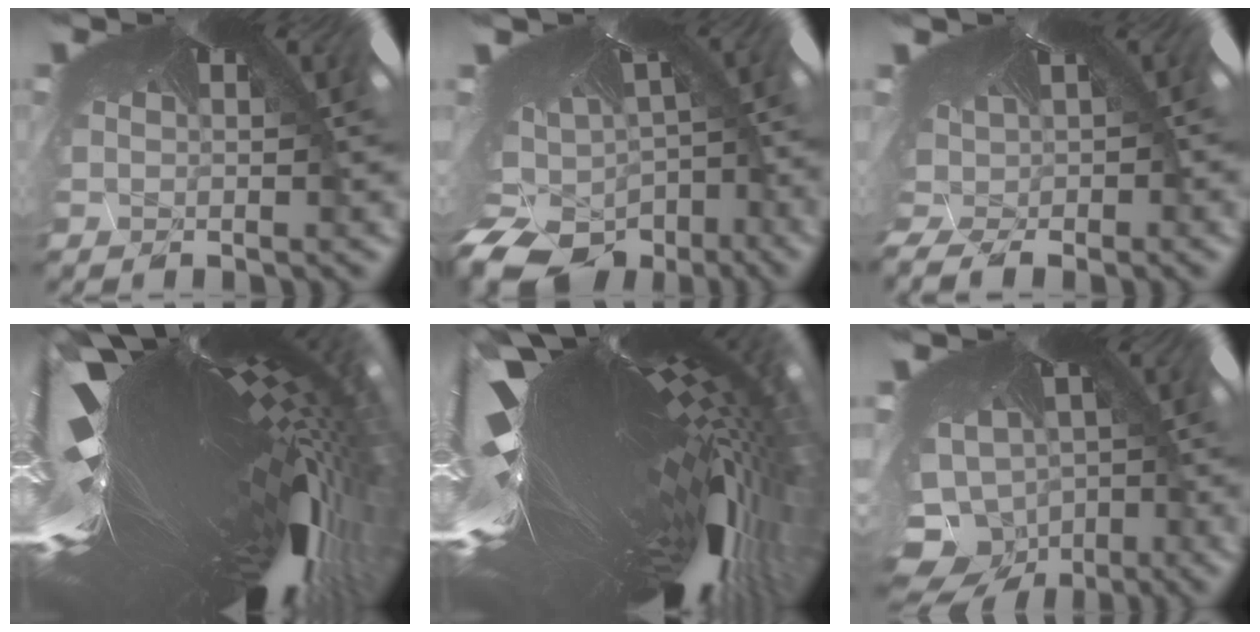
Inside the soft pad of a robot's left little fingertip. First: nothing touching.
{"total": 11.0, "force": [-10.5, 3.0, 1.5], "torque": [-0.019, -0.078, -0.160]}
{"total": 3.2, "force": [-2.5, 0.6, 1.9], "torque": [-0.056, -0.031, -0.016]}
{"total": 6.9, "force": [-5.2, 0.0, 4.5], "torque": [-0.108, -0.099, -0.033]}
{"total": 6.7, "force": [-4.7, -0.4, 4.8], "torque": [-0.096, -0.100, -0.028]}
{"total": 10.3, "force": [-9.3, 4.1, 1.5], "torque": [-0.029, -0.077, -0.134]}